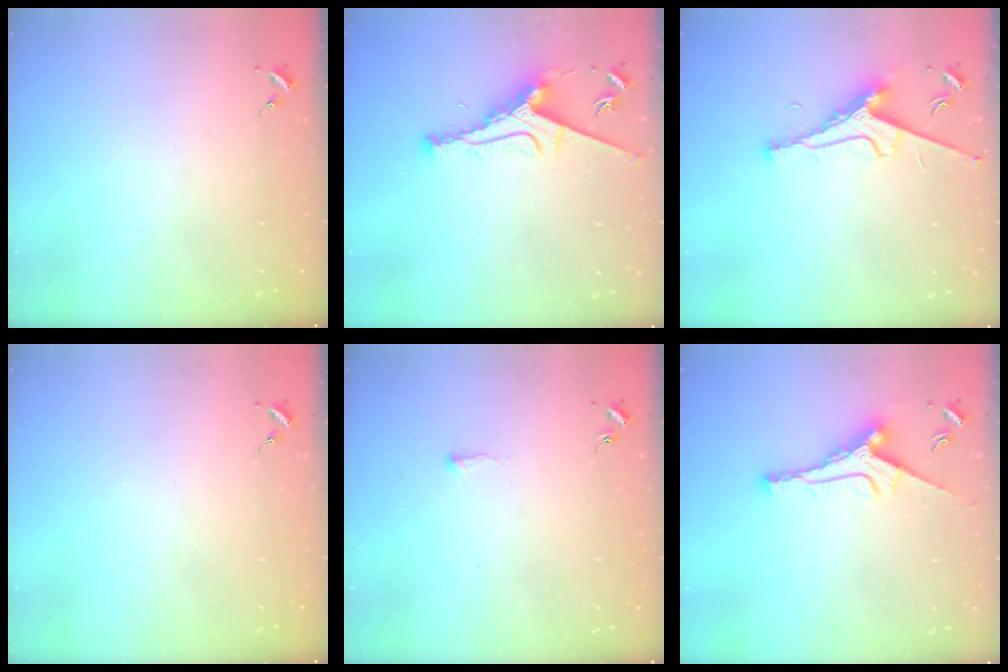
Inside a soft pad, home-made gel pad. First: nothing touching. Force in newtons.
{"total": 9.6, "press": 9.6, "slide": 0.7}
{"total": 7.9, "press": 7.8, "slide": 1.2}
{"total": 0.0}
{"total": 1.9, "press": 1.8, "slide": 0.3}
{"total": 10.3, "press": 10.3, "slide": 0.2}